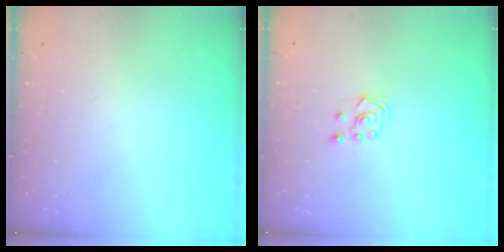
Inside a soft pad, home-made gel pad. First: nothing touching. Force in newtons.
{"total": 2.8, "press": 2.6, "slide": 1.1}